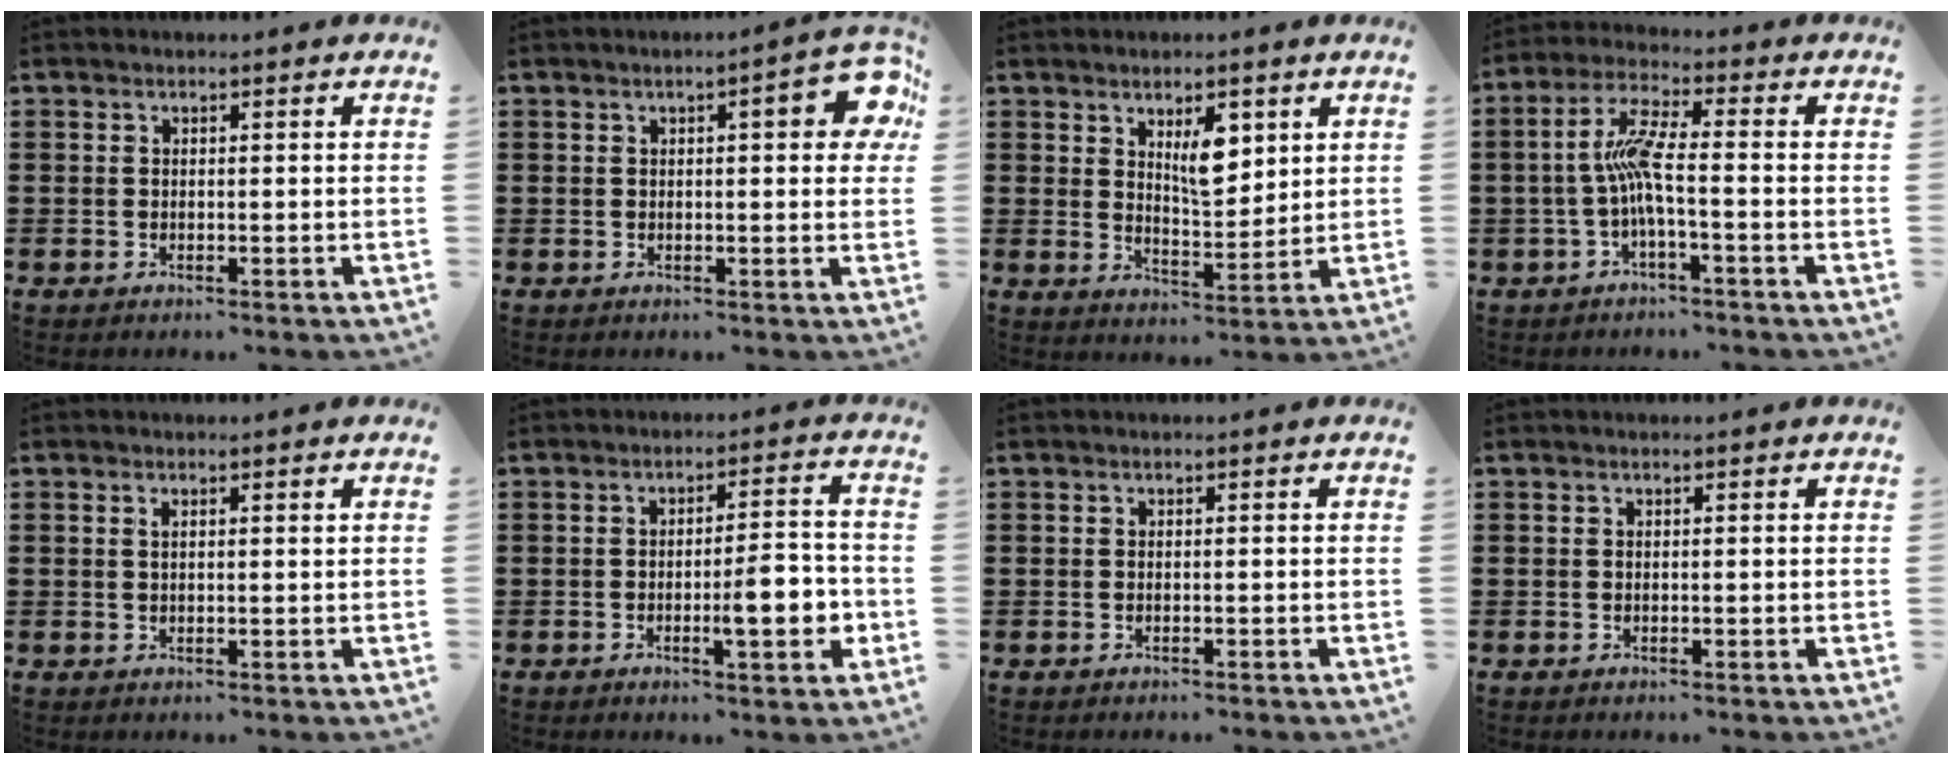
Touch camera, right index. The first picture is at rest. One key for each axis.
{"total": 6.1, "fx": 1.8, "fy": 1.2, "fz": 5.8, "tx": -0.078, "ty": -0.002, "tz": 0.023}
{"total": 6.1, "fx": 2.7, "fy": 2.5, "fz": 4.8, "tx": -0.070, "ty": -0.007, "tz": 0.041}
{"total": 6.8, "fx": -1.3, "fy": 0.9, "fz": 6.6, "tx": -0.149, "ty": -0.009, "tz": -0.035}
{"total": 1.1, "fx": 0.4, "fy": 0.2, "fz": 1.0, "tx": -0.021, "ty": 0.002, "tz": 0.007}
{"total": 7.1, "fx": -1.8, "fy": 1.8, "fz": 6.6, "tx": -0.083, "ty": -0.007, "tz": -0.033}
{"total": 0.0}
{"total": 0.0}